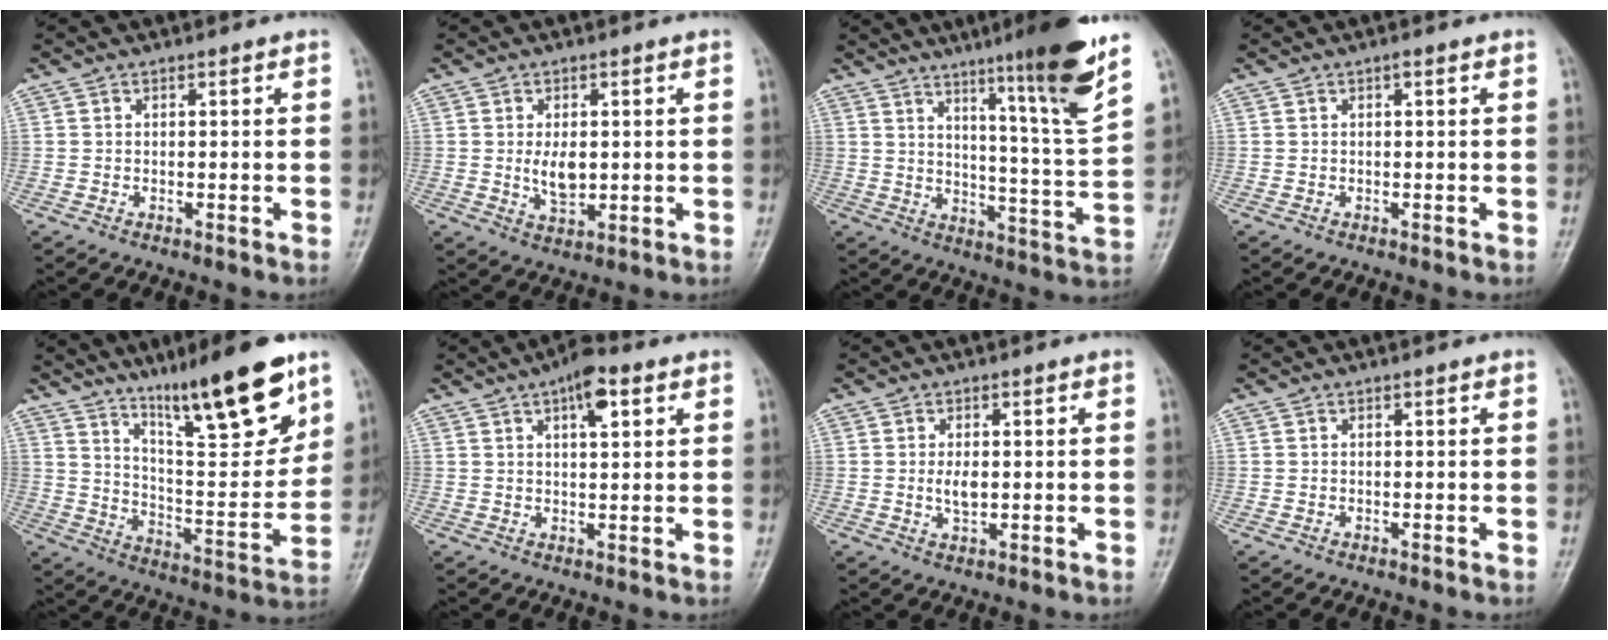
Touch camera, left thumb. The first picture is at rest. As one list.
[{"total": 5.4, "force": [0.3, 3.1, 4.4], "torque": [-0.068, -0.009, 0.011]}, {"total": 16.0, "force": [10.1, 0.1, 12.5], "torque": [-0.170, -0.061, 0.152]}, {"total": 0.9, "force": [0.4, 0.2, 0.8], "torque": [-0.012, 0.003, 0.003]}, {"total": 19.8, "force": [13.2, 3.9, 14.2], "torque": [-0.184, -0.078, 0.222]}, {"total": 6.9, "force": [3.3, 2.7, 5.5], "torque": [-0.072, -0.003, 0.045]}, {"total": 3.5, "force": [0.1, 1.9, 2.9], "torque": [-0.051, -0.005, 0.003]}, {"total": 0.0}]